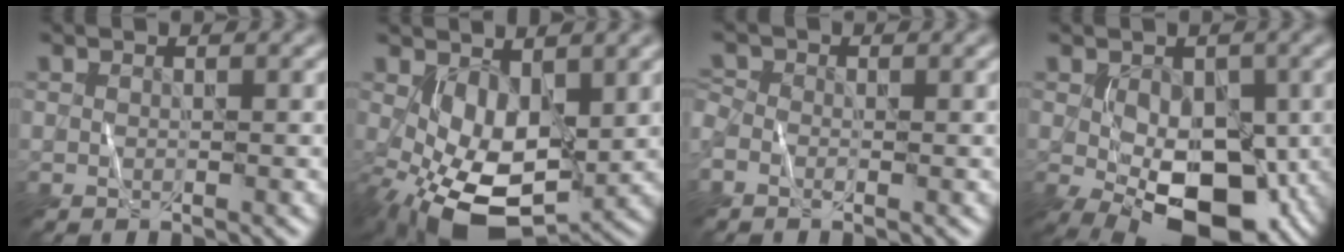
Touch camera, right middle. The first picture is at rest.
{"total": 6.9, "force": [-0.2, 3.9, 5.6], "torque": [-0.118, -0.019, 0.009]}
{"total": 1.7, "force": [-0.7, 1.2, 0.9], "torque": [-0.023, -0.001, -0.021]}
{"total": 9.4, "force": [-2.3, 5.5, 7.3], "torque": [-0.109, -0.013, -0.038]}